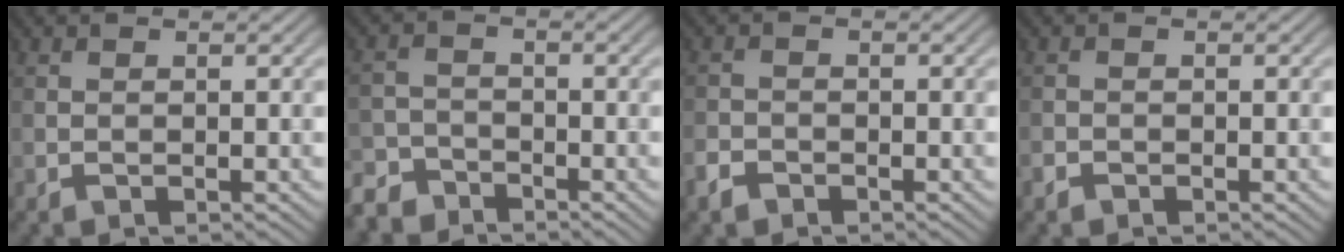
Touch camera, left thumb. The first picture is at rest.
{"total": 4.3, "force": [-3.8, 1.8, 0.9], "torque": [-0.016, -0.004, -0.085]}
{"total": 2.1, "force": [-1.5, 1.2, 0.7], "torque": [-0.015, -0.003, -0.037]}
{"total": 1.0, "force": [-0.7, 0.6, 0.2], "torque": [-0.004, -0.002, -0.016]}